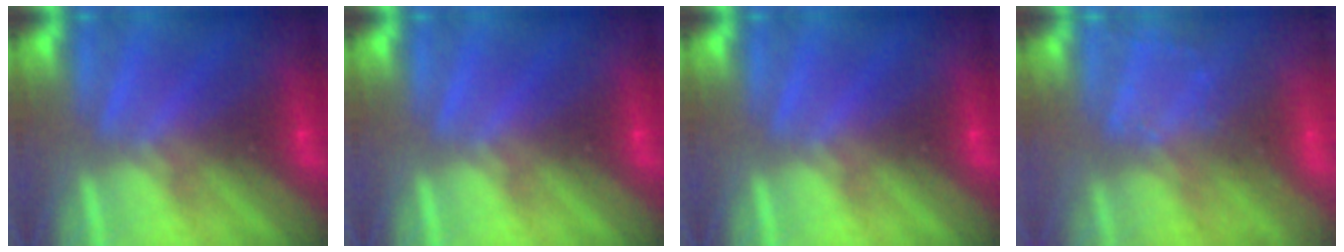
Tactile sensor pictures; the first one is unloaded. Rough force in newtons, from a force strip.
{"total": 0.0}
{"total": 0.0}
{"total": 2.9}